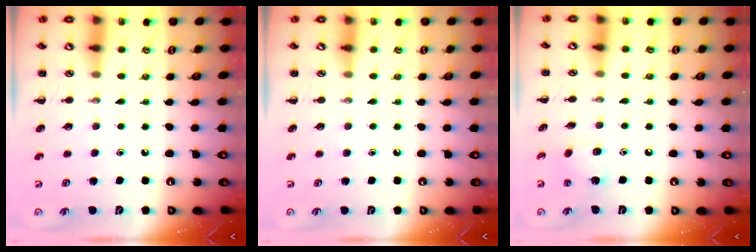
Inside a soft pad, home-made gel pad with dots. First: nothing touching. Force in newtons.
{"total": 0.0}
{"total": 3.6, "press": 3.5, "slide": 0.9}